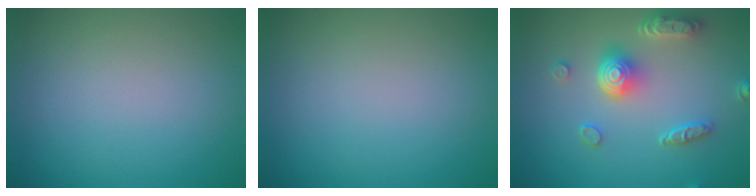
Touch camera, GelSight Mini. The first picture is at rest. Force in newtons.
{"total": 0.0}
{"total": 5.2, "press": 4.0, "slide": 3.3}